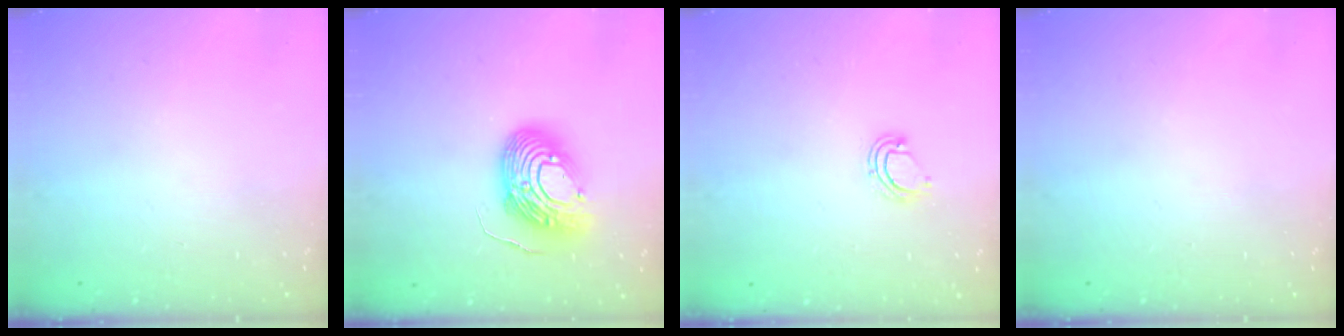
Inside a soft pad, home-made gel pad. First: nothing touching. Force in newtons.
{"total": 14.4, "press": 14.4, "slide": 1.1}
{"total": 5.4, "press": 5.4, "slide": 0.5}
{"total": 0.0}